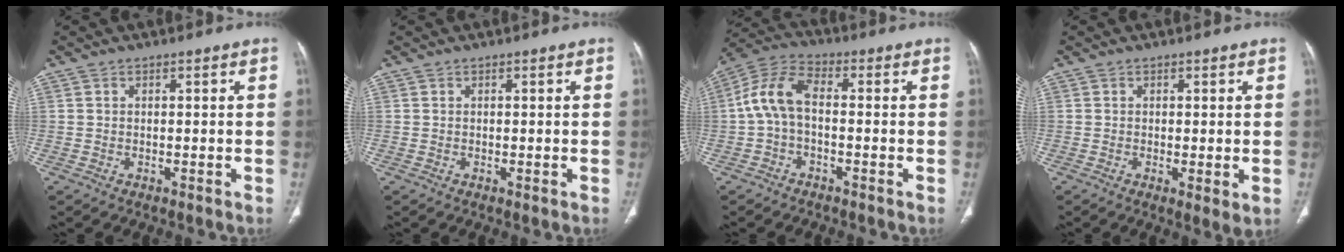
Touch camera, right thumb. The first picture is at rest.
{"total": 0.0}
{"total": 8.6, "force": [-0.6, 4.7, 7.1], "torque": [-0.143, 0.033, -0.024]}
{"total": 3.1, "force": [-0.4, 0.8, 3.0], "torque": [-0.053, -0.013, -0.009]}